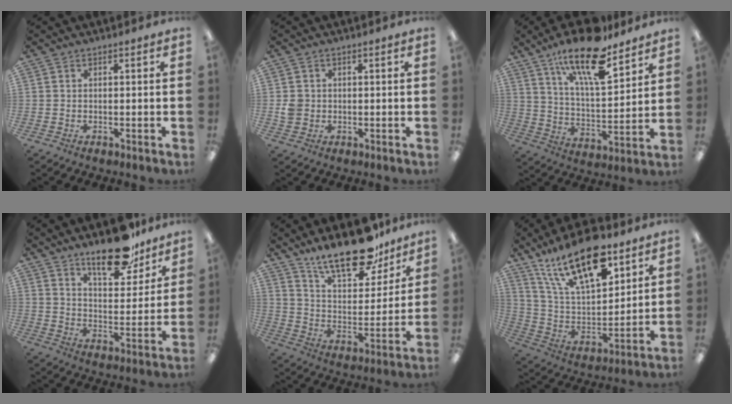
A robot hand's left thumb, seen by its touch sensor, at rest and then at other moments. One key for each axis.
{"total": 2.9, "fx": -0.1, "fy": 2.7, "fz": 1.0, "tx": -0.010, "ty": 0.001, "tz": -0.004}
{"total": 19.8, "fx": 13.8, "fy": 6.4, "fz": 12.7, "tx": -0.215, "ty": -0.075, "tz": 0.230}
{"total": 20.6, "fx": 15.3, "fy": 7.6, "fz": 11.5, "tx": -0.182, "ty": -0.092, "tz": 0.260}
{"total": 20.2, "fx": 15.5, "fy": 7.7, "fz": 10.4, "tx": -0.164, "ty": -0.097, "tz": 0.266}
{"total": 22.4, "fx": 14.4, "fy": 9.4, "fz": 14.4, "tx": -0.281, "ty": -0.075, "tz": 0.245}